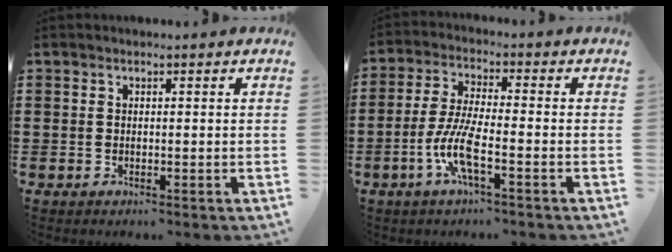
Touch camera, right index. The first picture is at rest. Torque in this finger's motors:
{"motor_torque": [2.14, 0.00, 0.65, 0.21]}